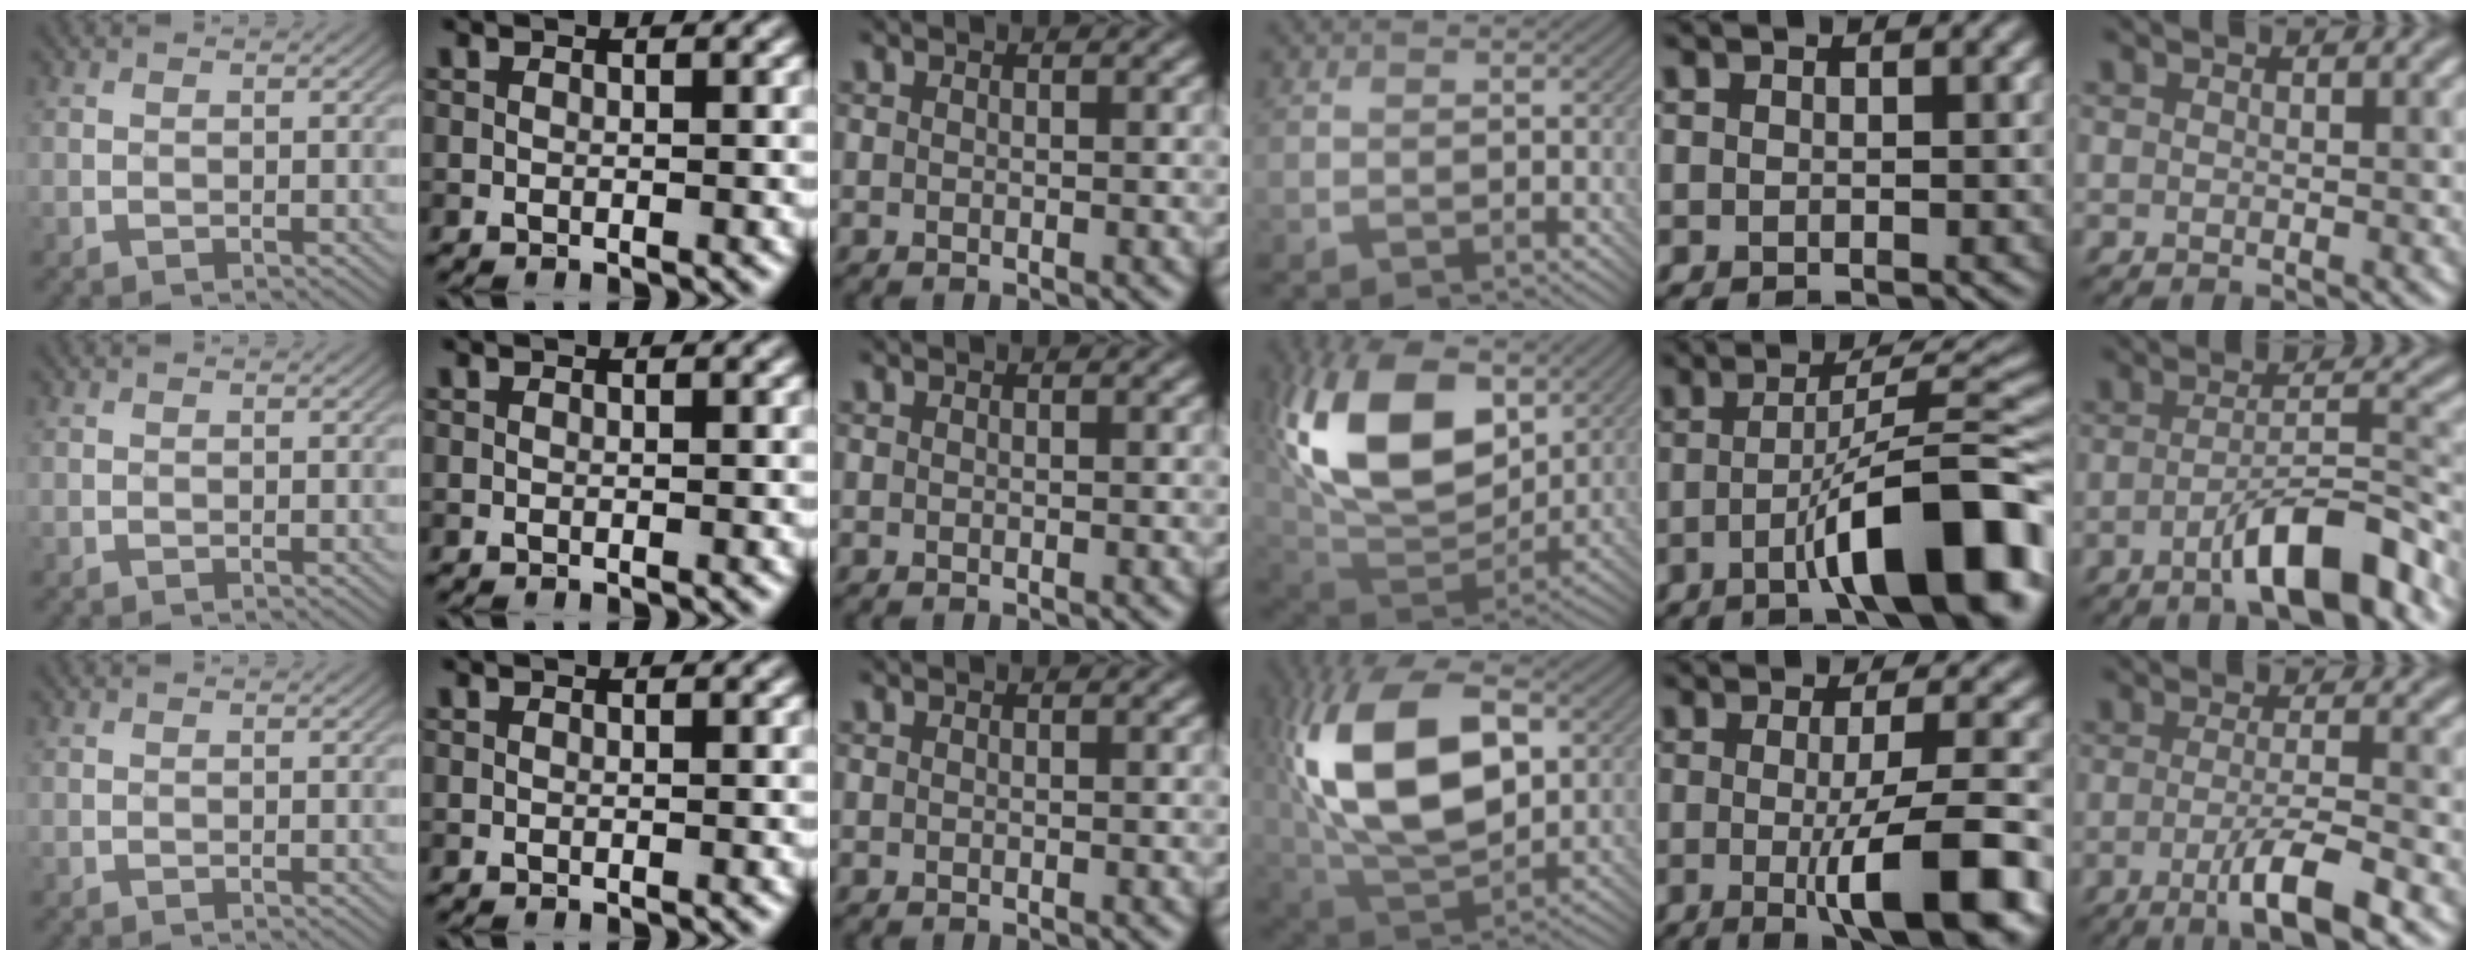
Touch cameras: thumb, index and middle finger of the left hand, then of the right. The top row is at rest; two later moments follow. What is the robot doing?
{"motion": "insert", "object": "bottle cap"}